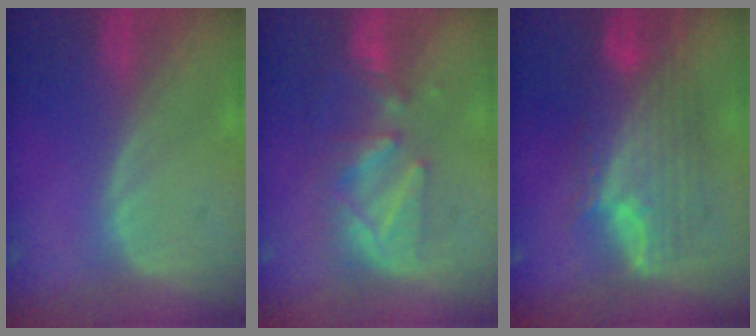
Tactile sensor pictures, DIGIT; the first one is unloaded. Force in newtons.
{"total": 8.2, "press": 7.5, "slide": 3.1}
{"total": 9.1, "press": 9.0, "slide": 0.5}